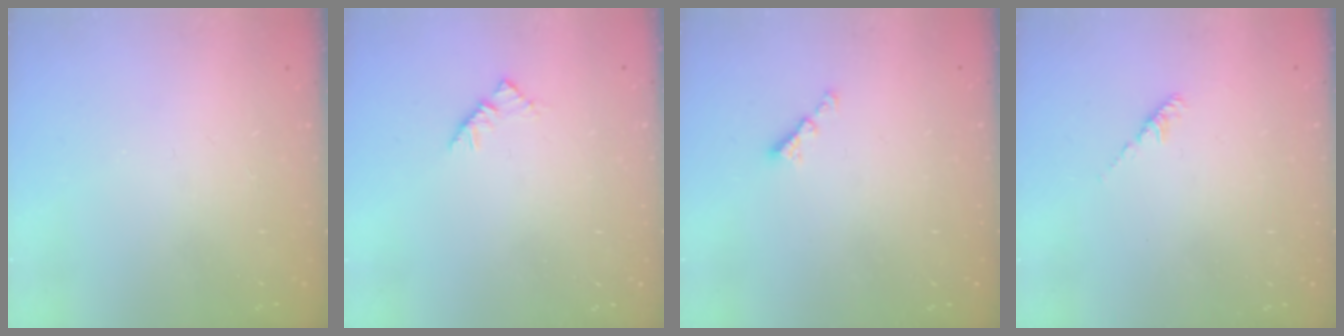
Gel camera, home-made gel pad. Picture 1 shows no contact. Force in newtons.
{"total": 2.9, "press": 2.8, "slide": 0.7}
{"total": 2.1, "press": 2.1, "slide": 0.4}
{"total": 2.2, "press": 2.1, "slide": 0.6}